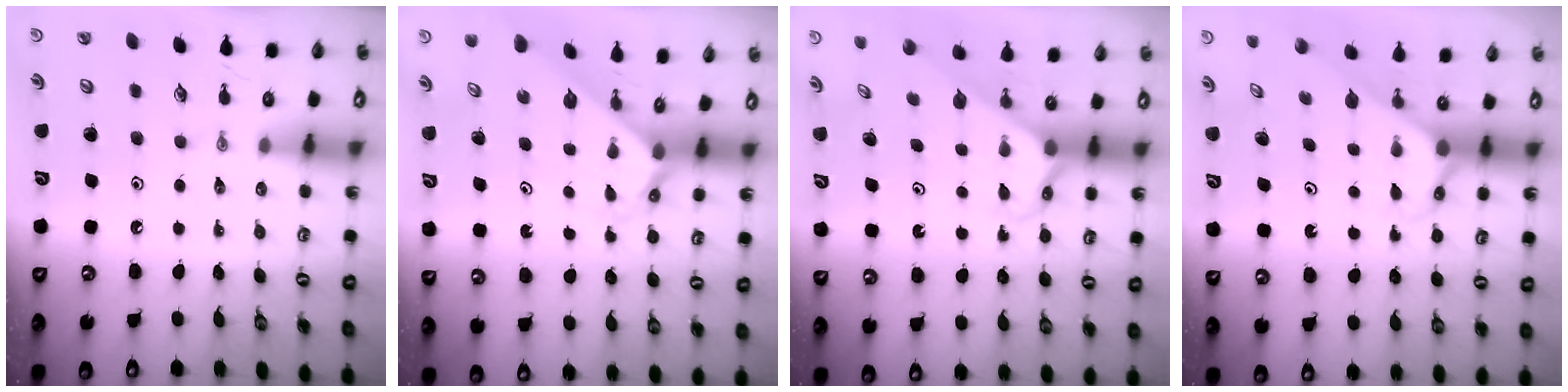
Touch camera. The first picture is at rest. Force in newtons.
{"total": 2.5, "press": 2.5, "slide": 0.2}
{"total": 2.6, "press": 2.6, "slide": 0.1}
{"total": 2.7, "press": 2.7, "slide": 0.2}